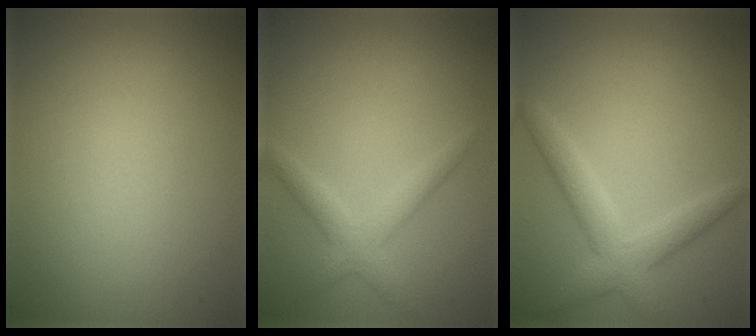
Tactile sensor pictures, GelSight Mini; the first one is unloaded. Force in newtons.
{"total": 2.6, "press": 2.6, "slide": 0.0}
{"total": 3.5, "press": 3.5, "slide": 0.0}